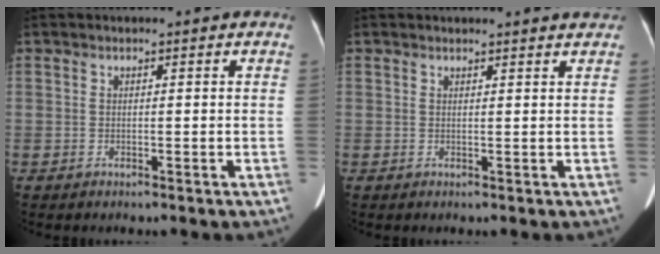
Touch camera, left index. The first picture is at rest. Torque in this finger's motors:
{"motor_torque": [0.03, -0.22, -0.38, -0.20]}